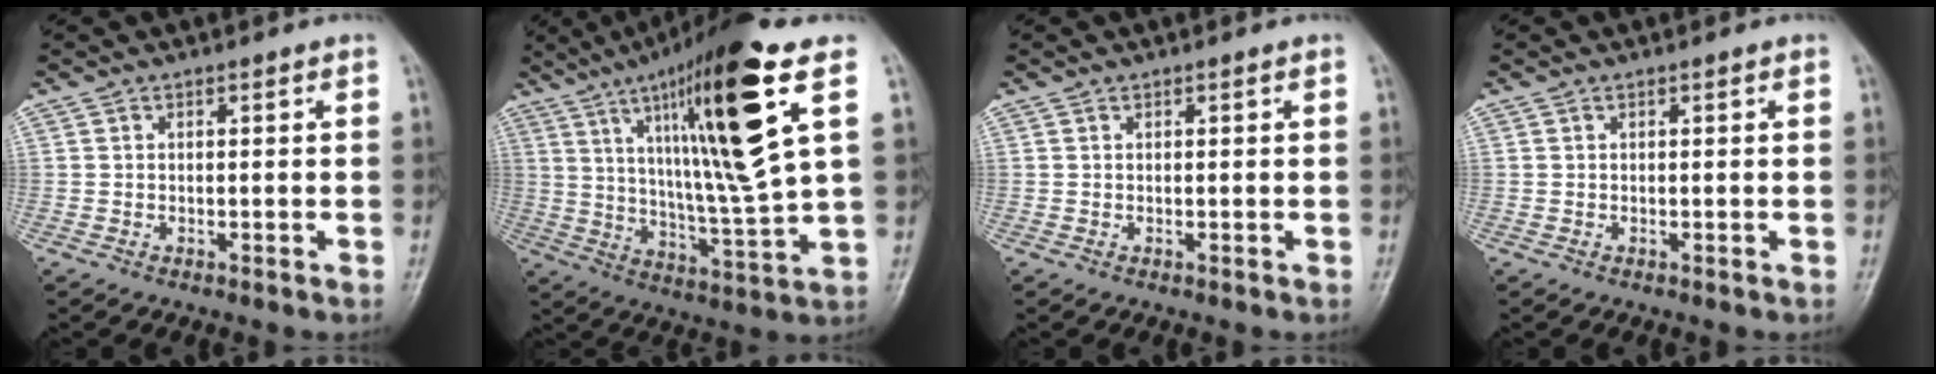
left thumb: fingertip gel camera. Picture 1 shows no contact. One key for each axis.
{"total": 22.3, "fx": 9.1, "fy": 2.3, "fz": 20.2, "tx": -0.327, "ty": -0.037, "tz": 0.149}
{"total": 0.0}
{"total": 0.0}